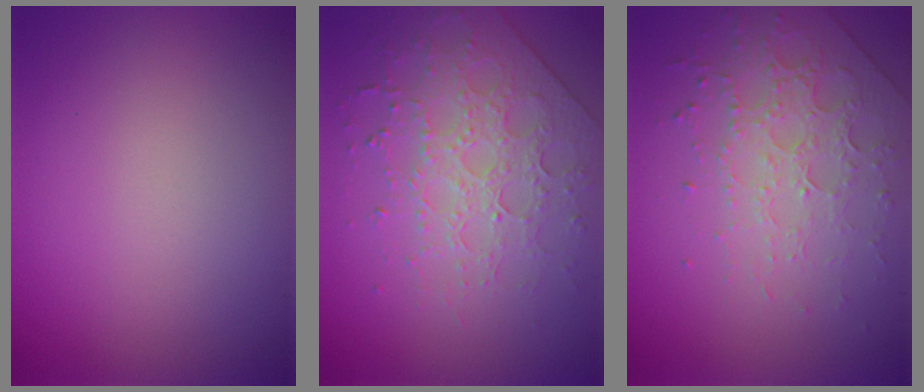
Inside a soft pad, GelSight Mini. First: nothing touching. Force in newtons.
{"total": 3.8, "press": 3.7, "slide": 0.7}
{"total": 4.5, "press": 3.2, "slide": 3.3}